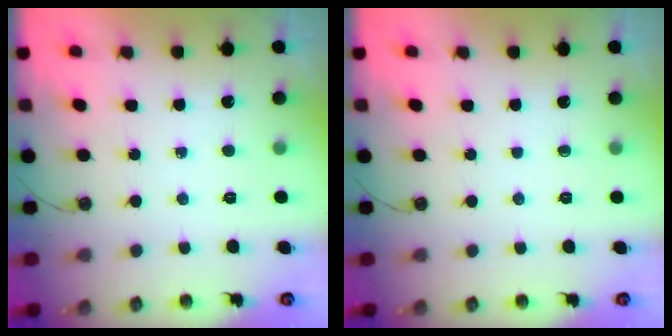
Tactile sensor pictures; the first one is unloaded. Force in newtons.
{"total": 0.0}